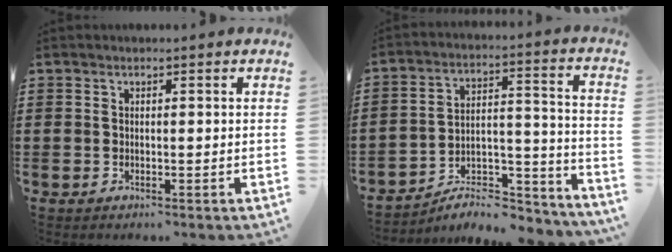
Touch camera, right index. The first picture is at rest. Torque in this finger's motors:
{"motor_torque": [0.16, 0.33, 0.28, 0.04]}